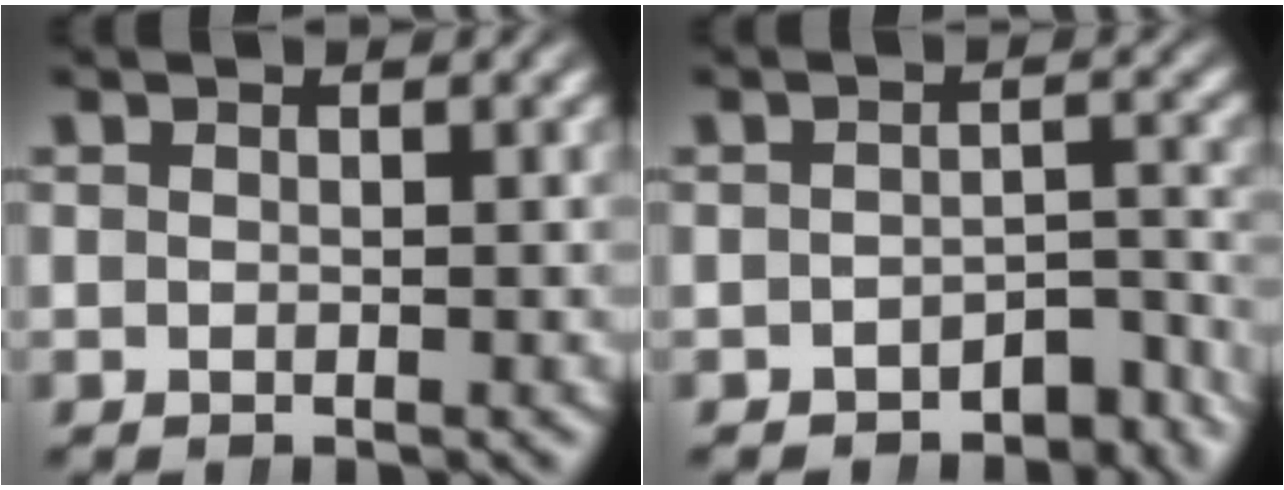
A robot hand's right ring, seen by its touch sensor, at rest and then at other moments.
{"total": 4.0, "force": [-3.8, 1.2, 0.8], "torque": [0.012, -0.006, -0.055]}